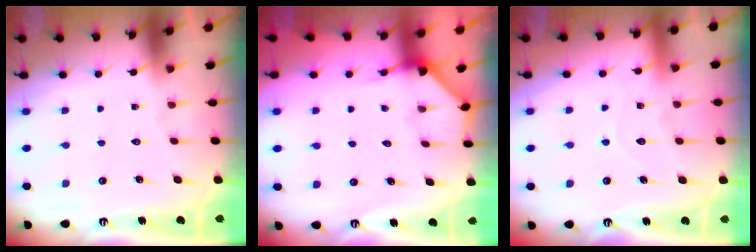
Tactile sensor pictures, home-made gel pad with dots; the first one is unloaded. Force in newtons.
{"total": 3.6, "press": 3.5, "slide": 0.6}
{"total": 6.5, "press": 6.5, "slide": 0.6}